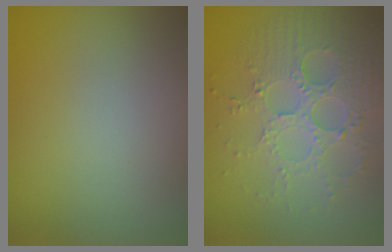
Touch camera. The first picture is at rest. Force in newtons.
{"total": 4.3, "press": 4.0, "slide": 1.4}